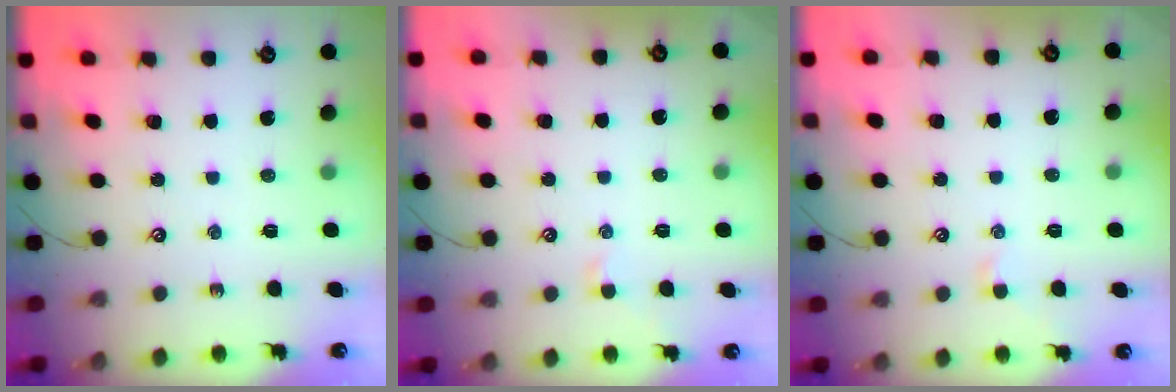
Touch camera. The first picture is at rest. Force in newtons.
{"total": 0.5, "press": 0.4, "slide": 0.3}
{"total": 0.5, "press": 0.4, "slide": 0.3}